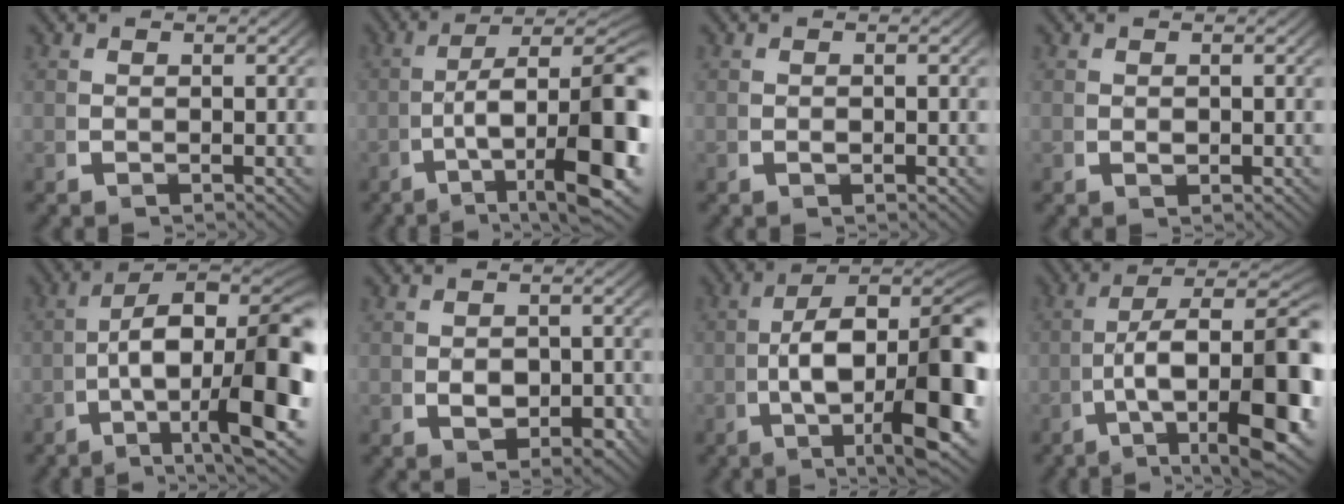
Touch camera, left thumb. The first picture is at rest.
{"total": 12.1, "force": [-2.0, 5.9, 10.4], "torque": [-0.180, -0.054, -0.012]}
{"total": 0.8, "force": [-0.1, 0.6, 0.5], "torque": [-0.008, -0.004, -0.002]}
{"total": 1.1, "force": [0.1, 0.8, 0.6], "torque": [-0.012, -0.008, 0.006]}
{"total": 16.4, "force": [-1.4, 9.3, 13.4], "torque": [-0.209, -0.067, -0.008]}
{"total": 3.6, "force": [-0.4, 2.6, 2.4], "torque": [-0.040, -0.018, 0.000]}
{"total": 15.2, "force": [-1.2, 7.8, 12.9], "torque": [-0.214, -0.064, 0.001]}
{"total": 13.6, "force": [-2.1, 7.0, 11.5], "torque": [-0.202, -0.062, -0.011]}